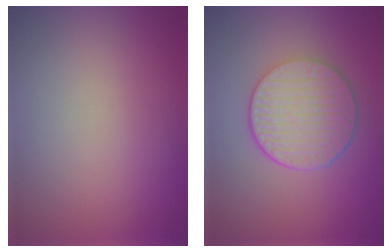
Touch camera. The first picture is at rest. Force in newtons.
{"total": 6.5, "press": 4.8, "slide": 4.5}